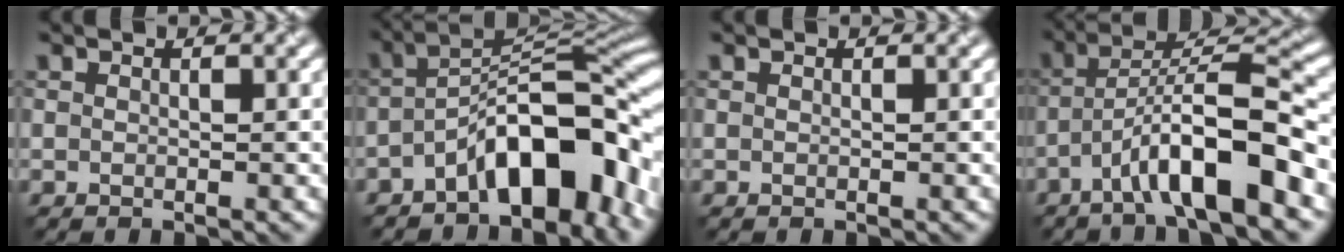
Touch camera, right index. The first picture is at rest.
{"total": 10.3, "force": [-4.9, 4.3, 8.1], "torque": [-0.103, 0.021, -0.090]}
{"total": 0.0}
{"total": 8.7, "force": [-4.3, 1.6, 7.4], "torque": [-0.117, 0.024, -0.071]}